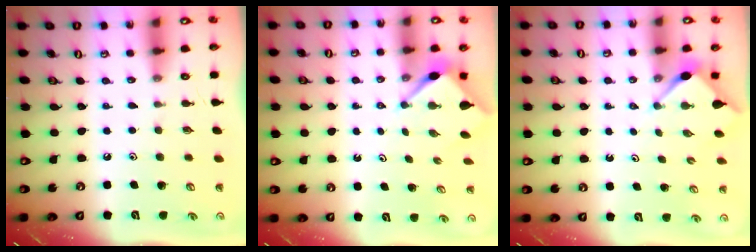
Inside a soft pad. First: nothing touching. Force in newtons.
{"total": 2.9, "press": 2.9, "slide": 0.3}
{"total": 2.8, "press": 2.8, "slide": 0.3}